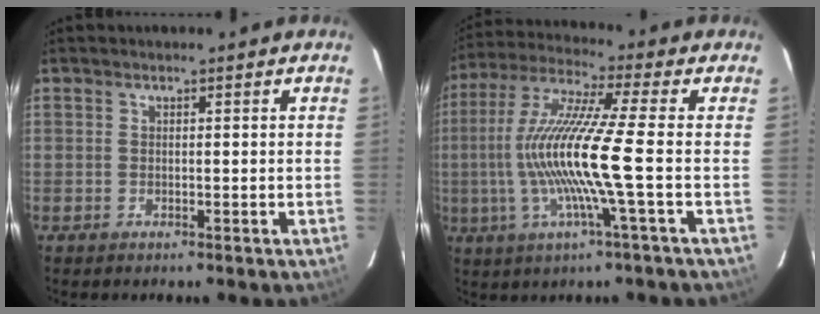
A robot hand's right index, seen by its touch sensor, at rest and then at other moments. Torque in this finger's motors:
{"motor_torque": [1.70, -0.44, 1.05, 0.21]}